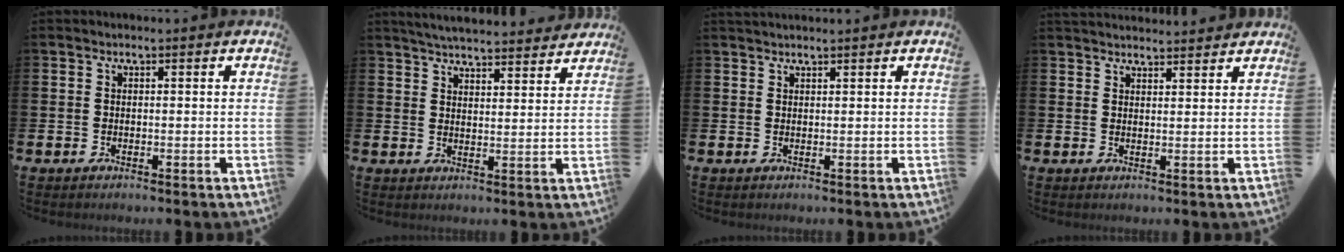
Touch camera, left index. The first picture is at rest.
{"total": 4.9, "force": [4.9, 0.4, 0.6], "torque": [-0.020, -0.029, 0.087]}
{"total": 0.7, "force": [0.6, -0.1, 0.0], "torque": [0.002, 0.000, 0.012]}
{"total": 2.4, "force": [2.3, 0.3, -0.1], "torque": [0.007, -0.015, 0.041]}